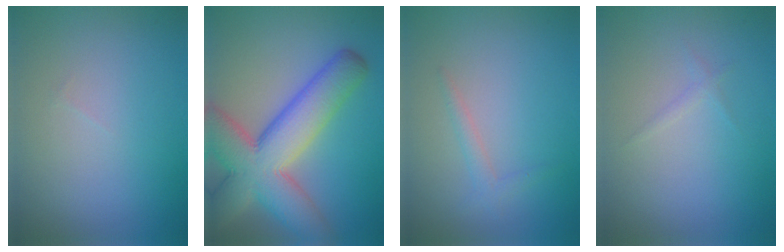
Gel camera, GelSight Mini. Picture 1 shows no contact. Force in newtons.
{"total": 10.8, "press": 10.8, "slide": 0.6}
{"total": 1.3, "press": 1.3, "slide": 0.1}
{"total": 1.2, "press": 1.2, "slide": 0.2}